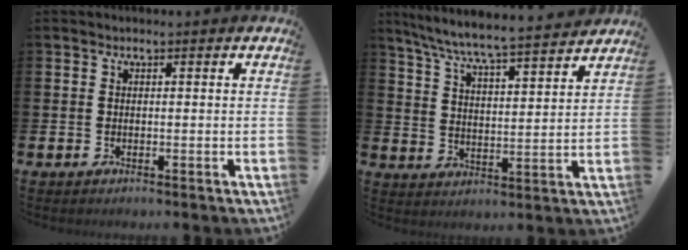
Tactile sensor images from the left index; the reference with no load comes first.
{"total": 7.1, "force": [6.7, -0.1, 2.3], "torque": [-0.077, -0.050, 0.116]}